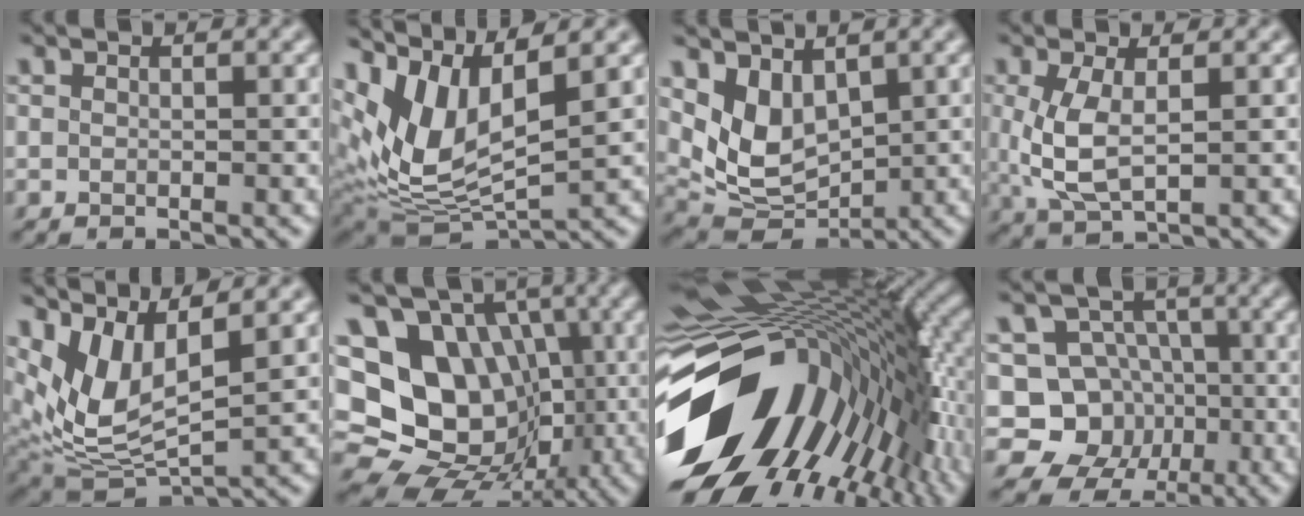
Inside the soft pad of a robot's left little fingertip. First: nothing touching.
{"total": 9.4, "force": [3.5, 4.0, 7.7], "torque": [-0.170, 0.004, 0.068]}
{"total": 5.3, "force": [1.8, 3.4, 3.7], "torque": [-0.076, -0.022, 0.041]}
{"total": 4.3, "force": [0.4, 1.8, 3.9], "torque": [-0.094, -0.001, 0.013]}
{"total": 7.4, "force": [3.2, 3.2, 5.9], "torque": [-0.134, -0.005, 0.063]}
{"total": 16.2, "force": [0.6, 13.5, 9.0], "torque": [-0.171, 0.024, 0.001]}
{"total": 17.5, "force": [-3.0, 10.9, 13.3], "torque": [-0.226, -0.011, -0.056]}
{"total": 8.8, "force": [-2.1, 7.9, 3.1], "torque": [-0.035, 0.007, -0.068]}